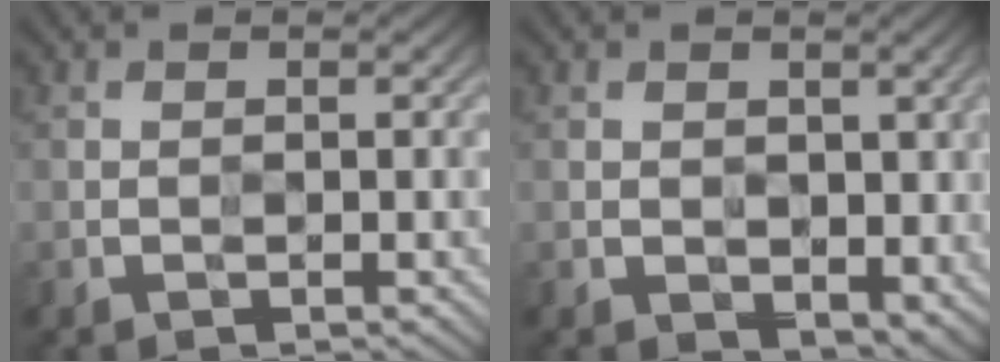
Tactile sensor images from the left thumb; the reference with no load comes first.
{"total": 2.7, "force": [0.6, 2.1, 1.5], "torque": [-0.029, -0.015, 0.013]}